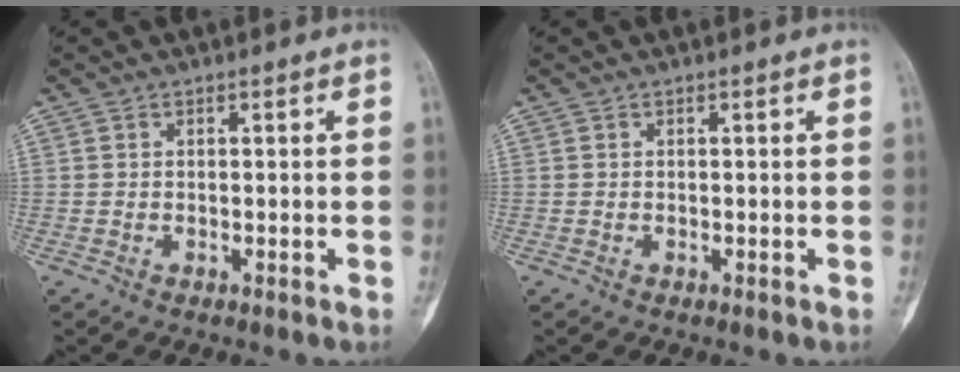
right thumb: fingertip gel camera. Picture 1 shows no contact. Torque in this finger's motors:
{"motor_torque": [0.32, -0.24, 0.30, -0.29, 0.06]}